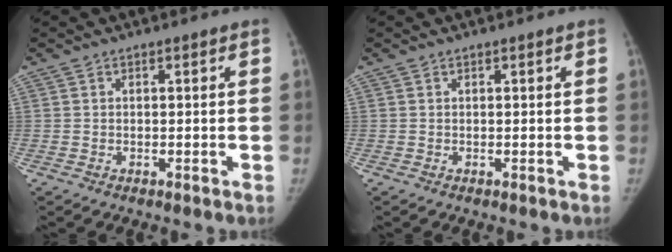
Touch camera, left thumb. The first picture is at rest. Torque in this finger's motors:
{"motor_torque": [0.02, 0.02, 0.26, -0.03, 0.04]}